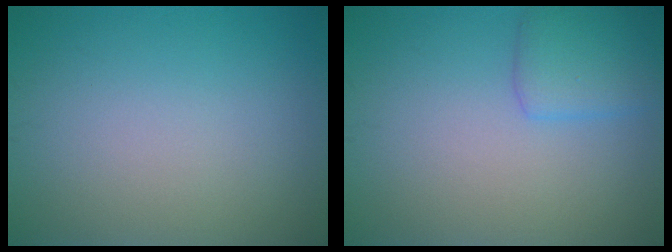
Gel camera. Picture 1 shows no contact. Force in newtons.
{"total": 2.7, "press": 2.7, "slide": 0.0}